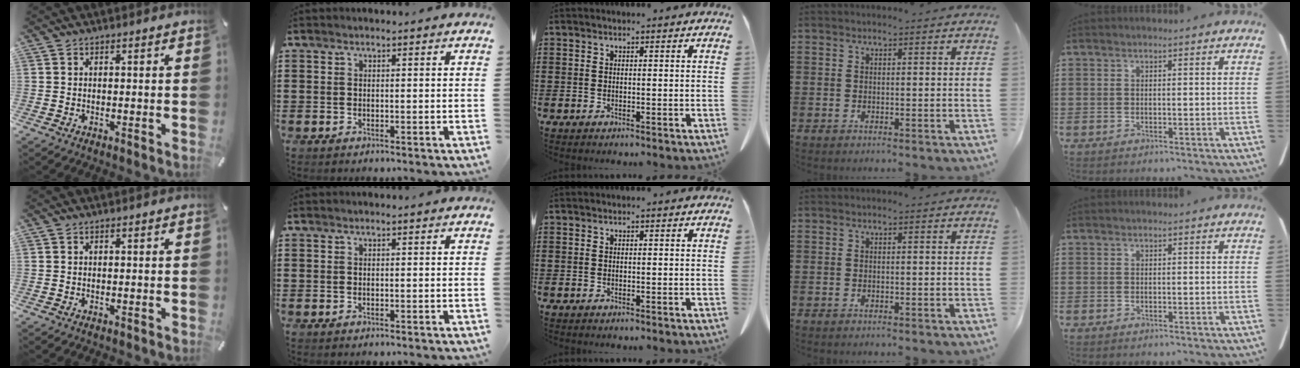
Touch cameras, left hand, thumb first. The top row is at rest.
{}